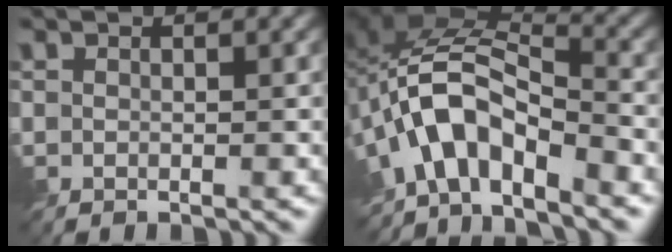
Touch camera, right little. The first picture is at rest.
{"total": 8.3, "force": [-4.7, 3.7, 5.8], "torque": [-0.100, 0.010, -0.099]}